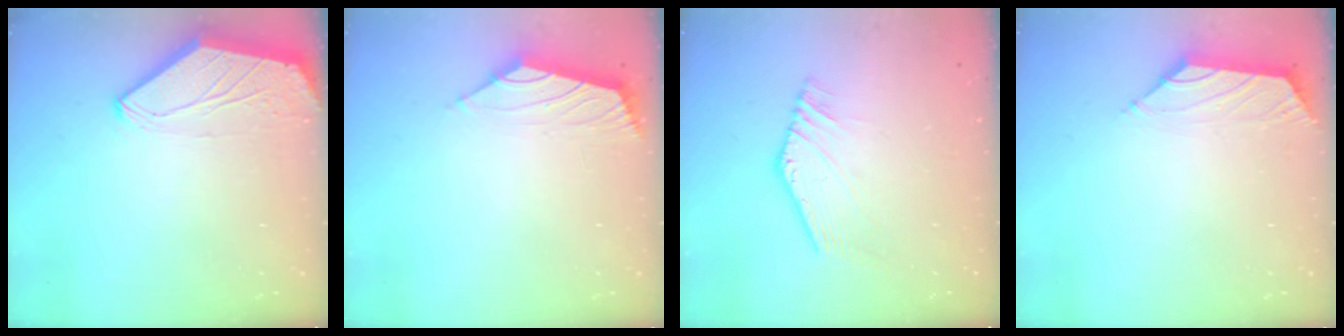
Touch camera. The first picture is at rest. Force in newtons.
{"total": 2.3, "press": 2.2, "slide": 0.6}
{"total": 2.2, "press": 2.2, "slide": 0.3}
{"total": 1.5, "press": 1.5, "slide": 0.4}